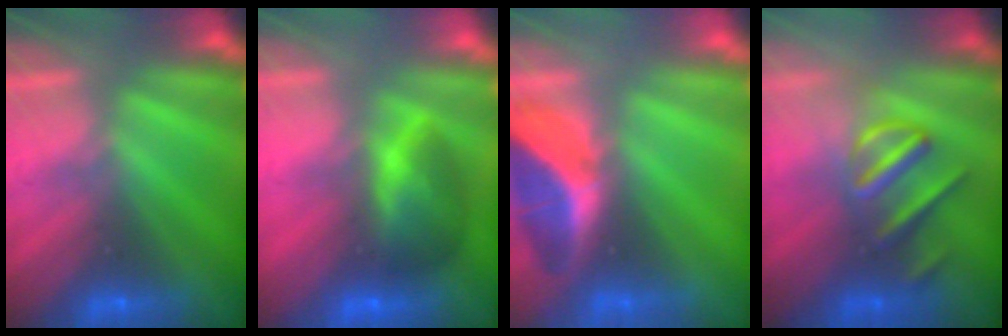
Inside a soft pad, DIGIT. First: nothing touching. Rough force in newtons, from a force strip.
{"total": 10.1}
{"total": 2.1}
{"total": 3.0}